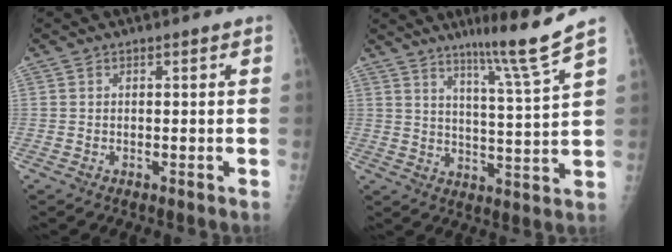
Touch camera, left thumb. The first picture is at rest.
{"total": 10.2, "force": [7.4, -1.7, 6.8], "torque": [-0.103, -0.062, 0.120]}